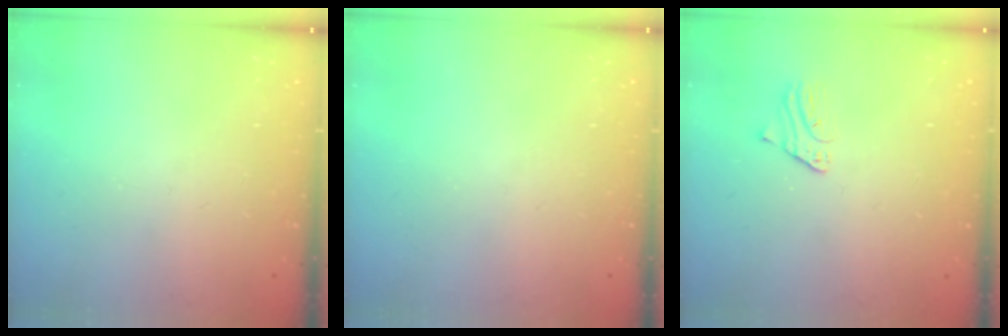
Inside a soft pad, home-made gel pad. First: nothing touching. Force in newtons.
{"total": 0.0}
{"total": 1.2, "press": 1.2, "slide": 0.1}